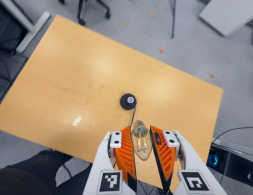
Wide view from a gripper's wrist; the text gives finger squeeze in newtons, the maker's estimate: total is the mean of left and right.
{"total": 9.8, "left": 9.0, "right": 10.5}